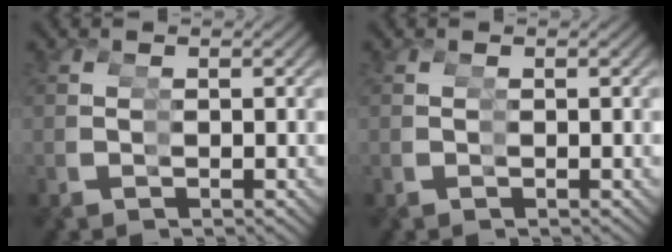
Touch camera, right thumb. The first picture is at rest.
{"total": 0.0}